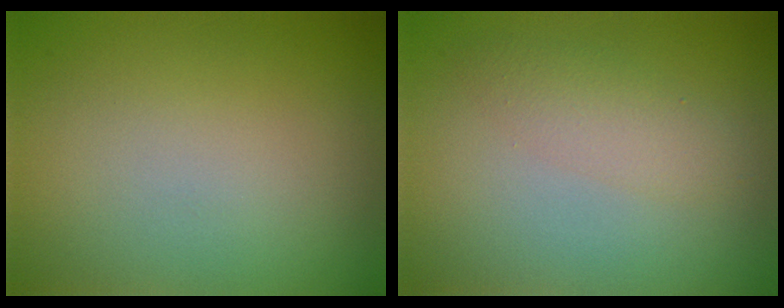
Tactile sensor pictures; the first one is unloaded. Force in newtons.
{"total": 2.2, "press": 2.2, "slide": 0.1}